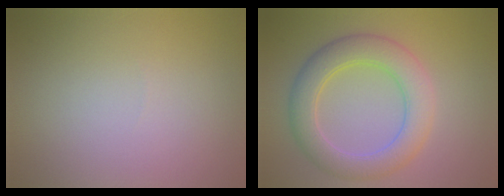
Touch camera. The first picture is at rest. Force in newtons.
{"total": 5.3, "press": 5.2, "slide": 0.3}